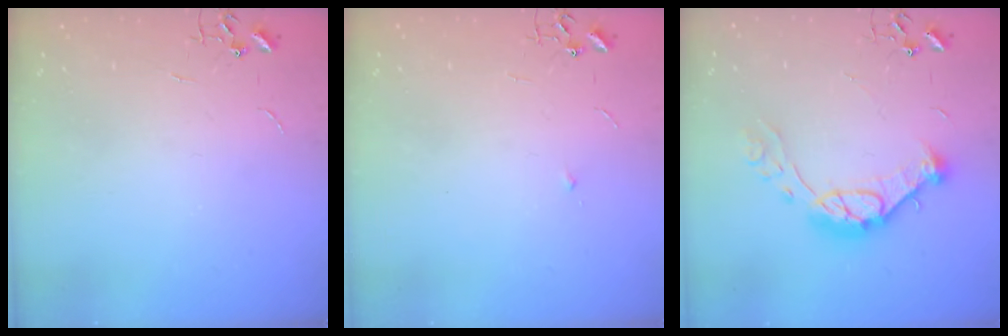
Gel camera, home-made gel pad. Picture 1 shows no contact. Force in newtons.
{"total": 4.0, "press": 4.0, "slide": 0.5}
{"total": 14.3, "press": 14.2, "slide": 1.1}